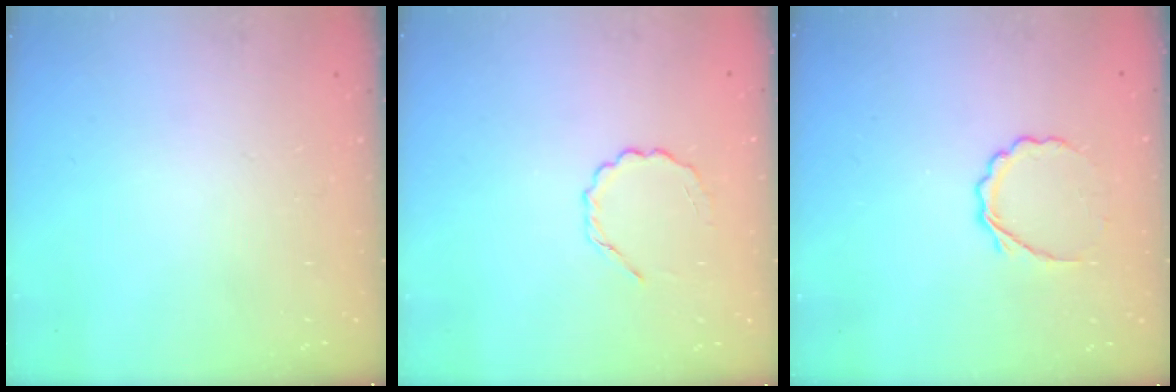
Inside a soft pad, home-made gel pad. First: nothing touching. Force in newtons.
{"total": 2.8, "press": 2.6, "slide": 1.0}
{"total": 5.3, "press": 5.2, "slide": 1.3}